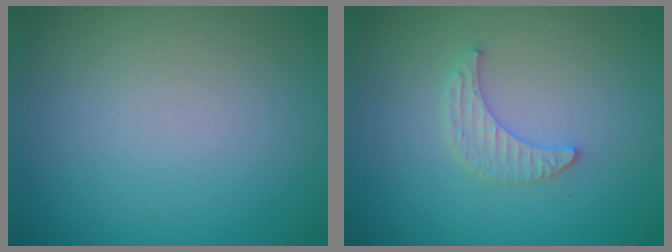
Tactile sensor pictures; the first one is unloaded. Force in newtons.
{"total": 2.0, "press": 1.9, "slide": 0.5}